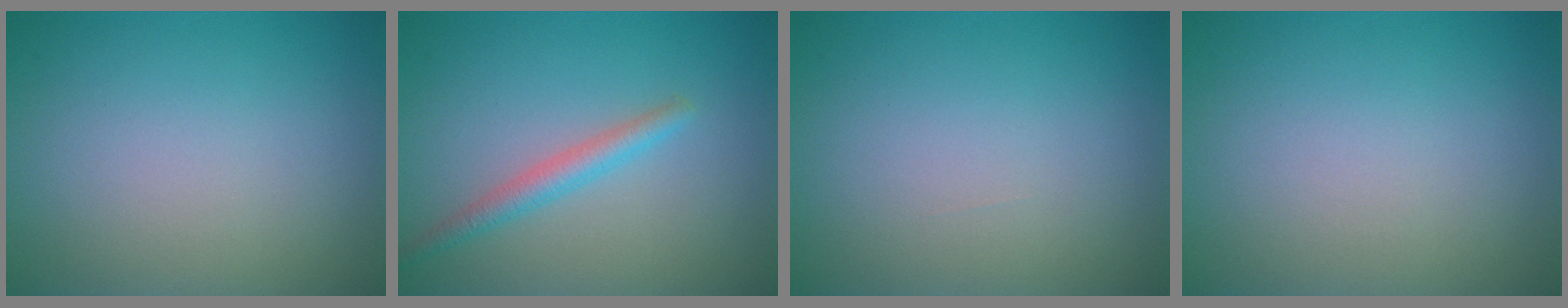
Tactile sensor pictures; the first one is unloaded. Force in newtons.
{"total": 2.2, "press": 2.2, "slide": 0.0}
{"total": 0.0}
{"total": 0.0}